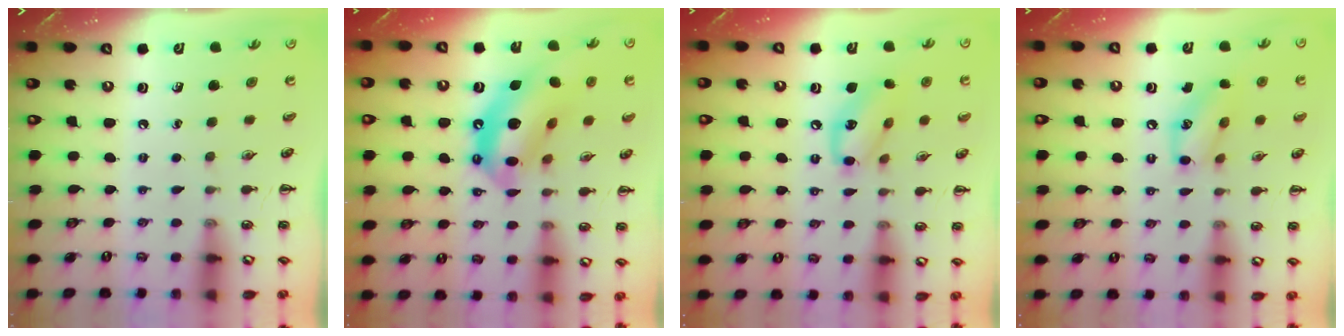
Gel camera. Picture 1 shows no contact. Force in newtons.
{"total": 15.6, "press": 15.1, "slide": 3.9}
{"total": 12.7, "press": 12.6, "slide": 1.8}
{"total": 11.1, "press": 11.0, "slide": 1.4}